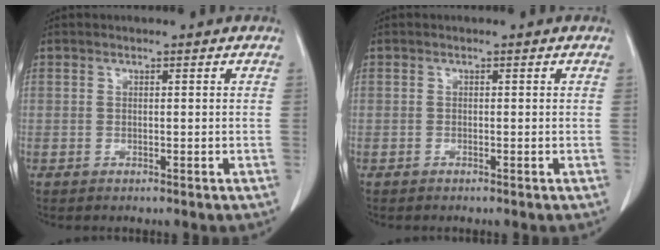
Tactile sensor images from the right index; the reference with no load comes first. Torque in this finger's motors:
{"motor_torque": [-0.02, 0.09, 0.04, -0.01]}